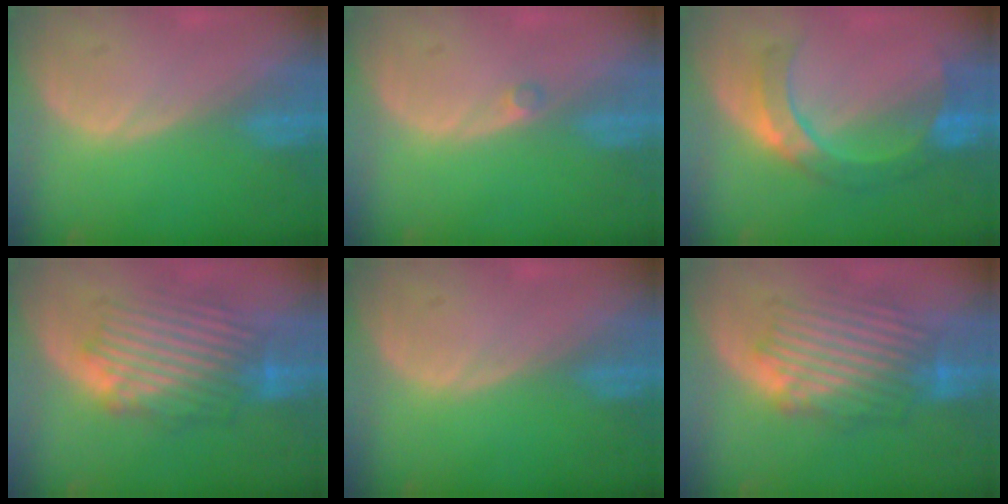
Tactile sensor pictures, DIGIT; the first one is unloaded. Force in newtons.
{"total": 1.0, "press": 0.9, "slide": 0.5}
{"total": 7.0, "press": 6.9, "slide": 1.0}
{"total": 8.7, "press": 8.4, "slide": 2.1}
{"total": 0.0}
{"total": 8.7, "press": 8.4, "slide": 2.1}